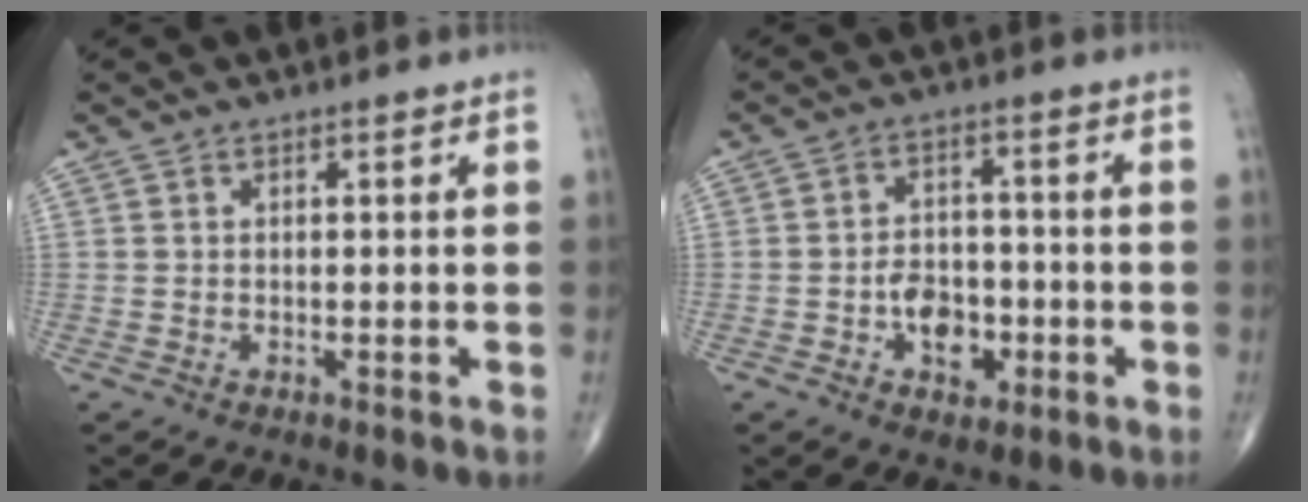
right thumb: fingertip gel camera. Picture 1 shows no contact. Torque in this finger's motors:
{"motor_torque": [1.91, 1.84, 0.30, -0.81, 0.17]}